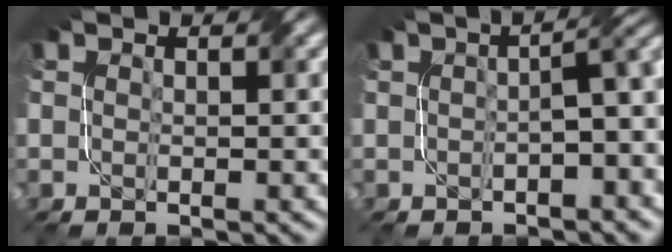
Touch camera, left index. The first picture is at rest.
{"total": 4.8, "force": [-0.5, 1.4, 4.6], "torque": [-0.051, 0.014, -0.006]}